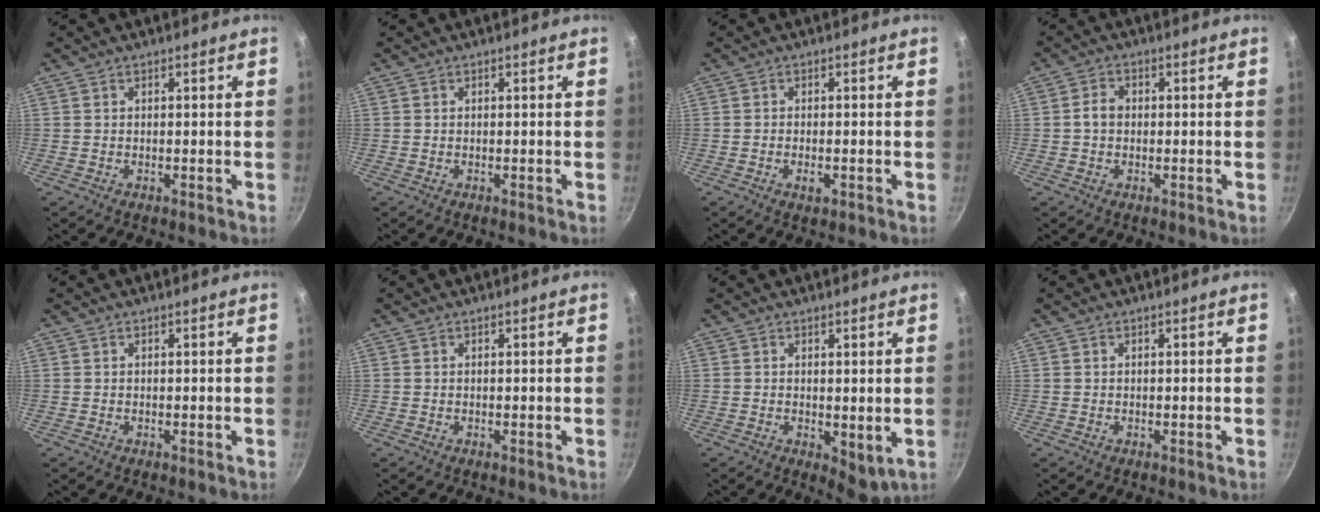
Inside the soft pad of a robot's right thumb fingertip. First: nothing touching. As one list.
[{"total": 0.0}, {"total": 2.1, "force": [-0.8, 0.9, 1.7], "torque": [-0.035, 0.000, -0.015]}, {"total": 3.1, "force": [-0.1, 2.4, 1.9], "torque": [-0.025, 0.010, -0.006]}, {"total": 0.0}, {"total": 0.0}, {"total": 4.2, "force": [0.4, 2.3, 3.5], "torque": [-0.046, -0.014, 0.010]}, {"total": 0.0}]